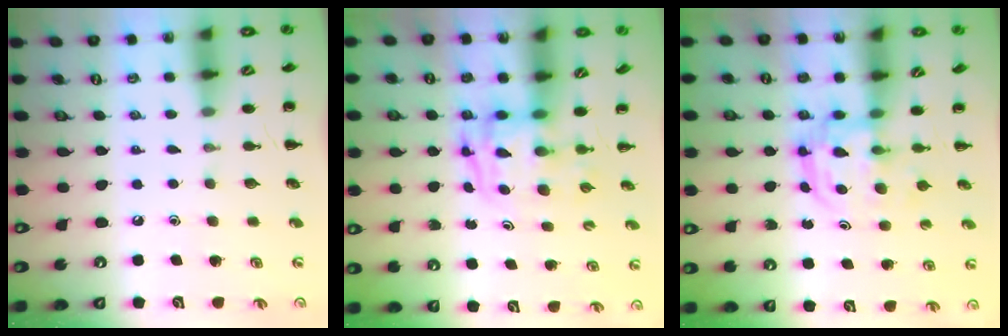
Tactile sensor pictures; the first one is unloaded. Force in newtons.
{"total": 3.3, "press": 3.3, "slide": 0.5}
{"total": 3.3, "press": 3.2, "slide": 0.4}